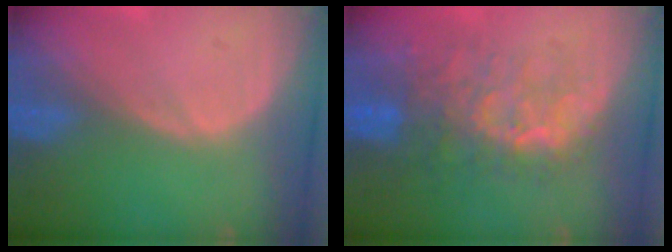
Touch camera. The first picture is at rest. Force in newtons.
{"total": 9.1, "press": 8.5, "slide": 3.1}